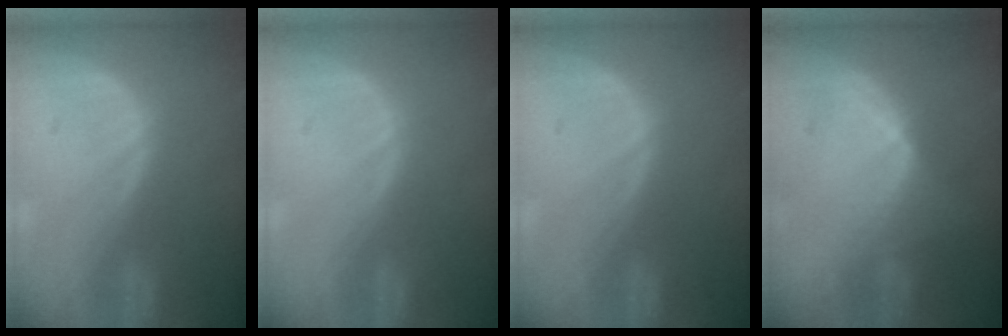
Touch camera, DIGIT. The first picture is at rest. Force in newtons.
{"total": 0.0}
{"total": 0.0}
{"total": 6.9, "press": 6.3, "slide": 2.7}